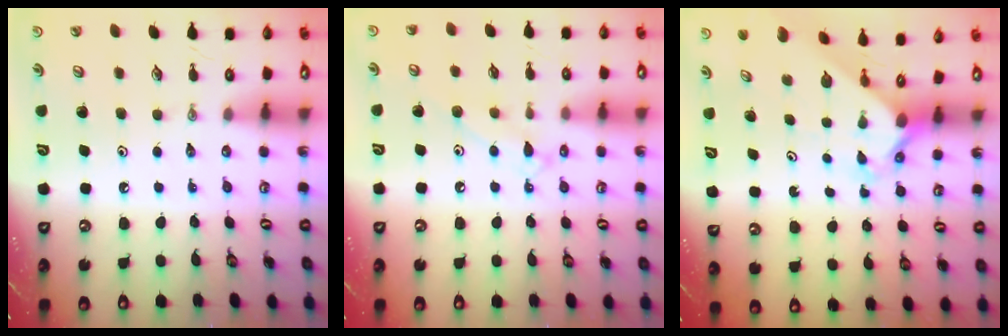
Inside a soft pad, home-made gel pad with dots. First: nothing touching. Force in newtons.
{"total": 8.8, "press": 8.8, "slide": 0.6}
{"total": 2.3, "press": 2.3, "slide": 0.2}